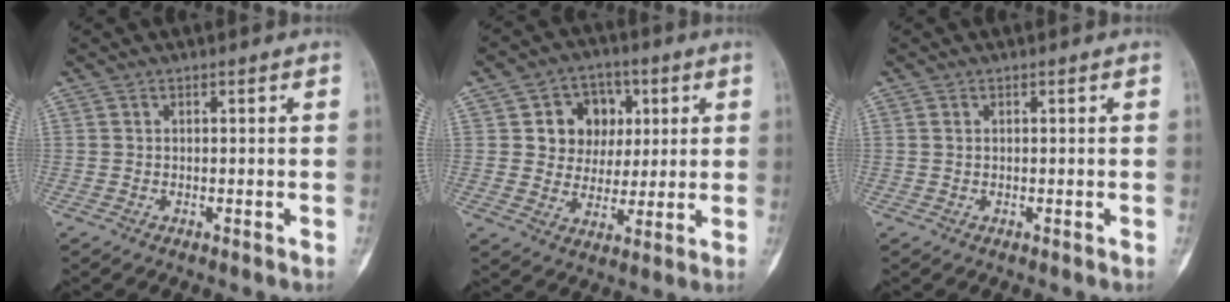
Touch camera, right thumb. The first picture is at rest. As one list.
[{"total": 10.5, "force": [2.8, 9.1, 4.5], "torque": [-0.013, -0.001, 0.045]}, {"total": 0.6, "force": [0.2, 0.4, 0.4], "torque": [-0.013, 0.003, 0.005]}]